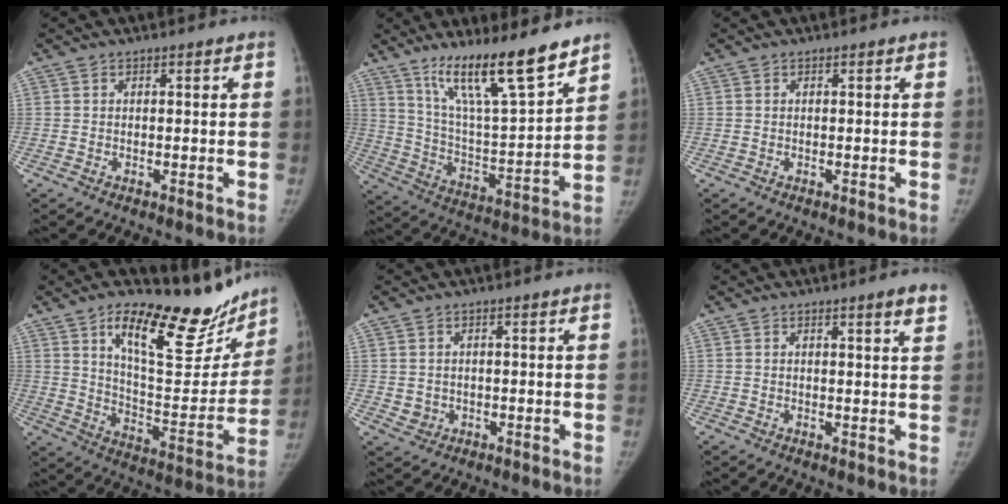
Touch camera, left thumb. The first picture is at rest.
{"total": 18.0, "force": [13.3, 2.8, 11.8], "torque": [-0.173, -0.083, 0.237]}
{"total": 0.0}
{"total": 23.1, "force": [16.5, 8.6, 13.8], "torque": [-0.138, -0.097, 0.255]}
{"total": 2.2, "force": [0.1, 2.1, 0.7], "torque": [-0.008, -0.001, 0.010]}
{"total": 3.1, "force": [2.1, 0.1, 2.3], "torque": [-0.029, -0.012, 0.028]}